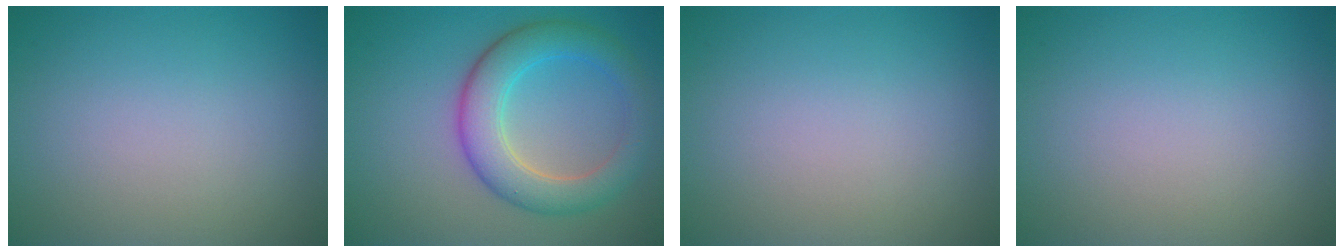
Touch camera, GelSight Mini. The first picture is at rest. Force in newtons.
{"total": 5.7, "press": 5.7, "slide": 0.1}
{"total": 0.0}
{"total": 0.0}